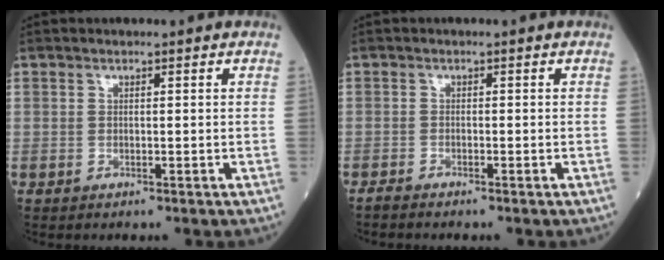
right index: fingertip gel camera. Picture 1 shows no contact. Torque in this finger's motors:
{"motor_torque": [-0.03, 0.02, -0.03, 0.01]}